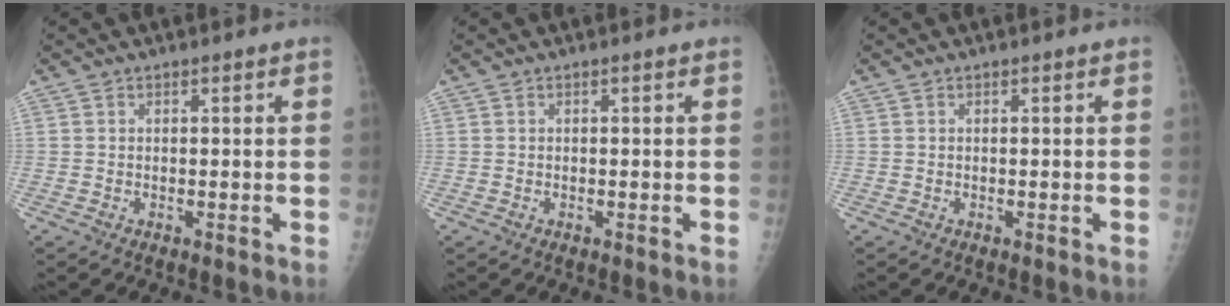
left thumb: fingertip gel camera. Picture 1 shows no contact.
{"total": 0.0}
{"total": 0.0}